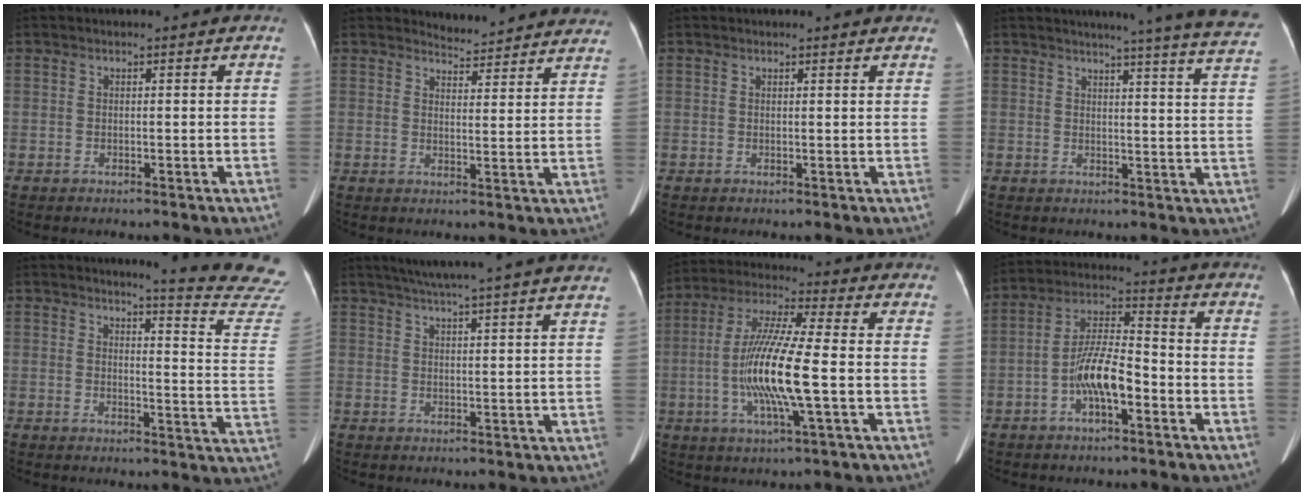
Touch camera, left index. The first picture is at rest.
{"total": 11.6, "force": [11.4, 1.3, 1.0], "torque": [0.006, -0.024, 0.117]}
{"total": 2.2, "force": [2.2, 0.2, 0.6], "torque": [-0.008, -0.002, 0.016]}
{"total": 18.5, "force": [17.0, -0.6, 7.4], "torque": [-0.093, -0.077, 0.176]}
{"total": 14.8, "force": [14.5, -1.4, 2.6], "torque": [-0.017, -0.142, 0.138]}
{"total": 17.0, "force": [14.7, -1.0, 8.5], "torque": [-0.141, 0.009, 0.186]}
{"total": 13.9, "force": [-2.3, 1.0, 13.6], "torque": [-0.274, -0.003, -0.045]}
{"total": 9.2, "force": [-3.4, 2.7, 8.1], "torque": [-0.163, 0.018, -0.061]}